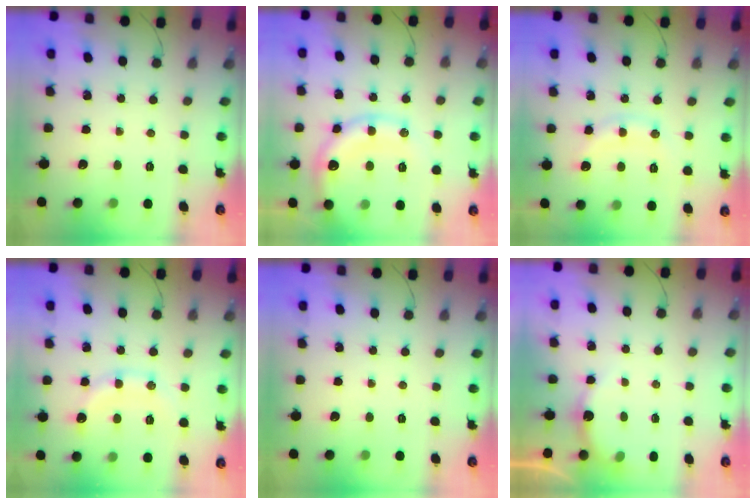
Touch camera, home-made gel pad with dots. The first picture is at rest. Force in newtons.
{"total": 17.6, "press": 17.4, "slide": 2.7}
{"total": 11.8, "press": 11.7, "slide": 0.8}
{"total": 12.5, "press": 12.4, "slide": 1.0}
{"total": 0.0}
{"total": 3.8, "press": 3.8, "slide": 0.4}